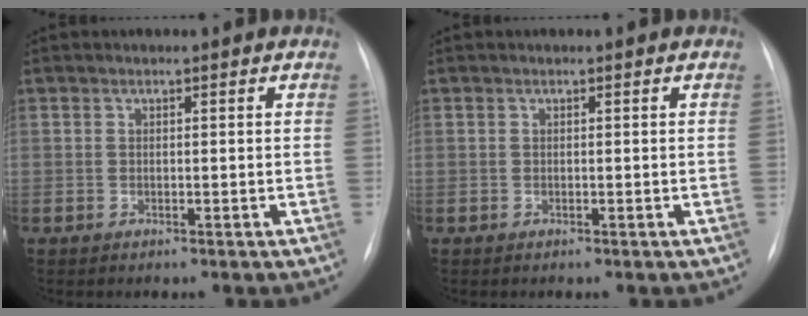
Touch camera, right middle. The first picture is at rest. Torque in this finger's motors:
{"motor_torque": [-0.03, -0.01, 0.00, 0.00]}